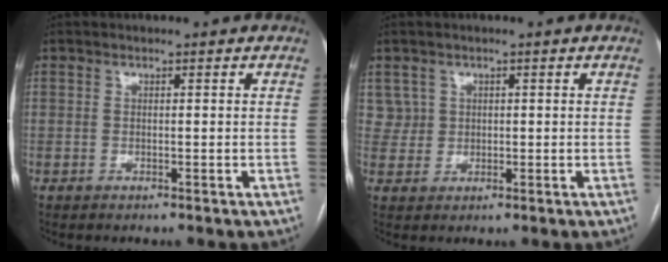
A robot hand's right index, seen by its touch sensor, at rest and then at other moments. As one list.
[{"total": 3.1, "force": [1.3, 2.8, -0.2], "torque": [0.019, 0.009, 0.022]}]